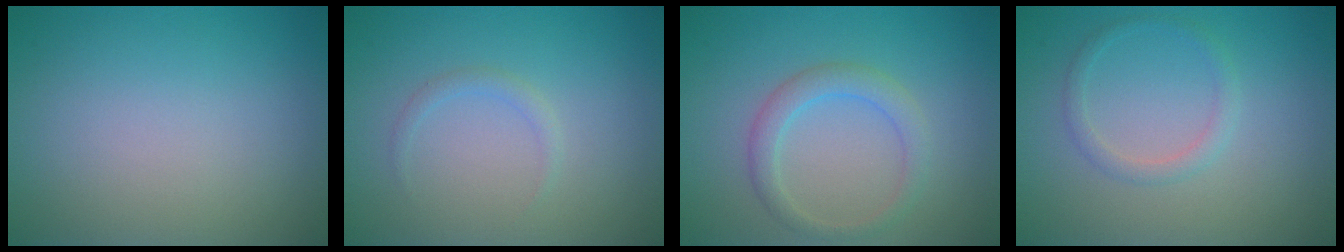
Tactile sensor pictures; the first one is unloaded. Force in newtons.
{"total": 0.9, "press": 0.9, "slide": 0.1}
{"total": 2.5, "press": 2.5, "slide": 0.1}
{"total": 1.5, "press": 1.5, "slide": 0.1}